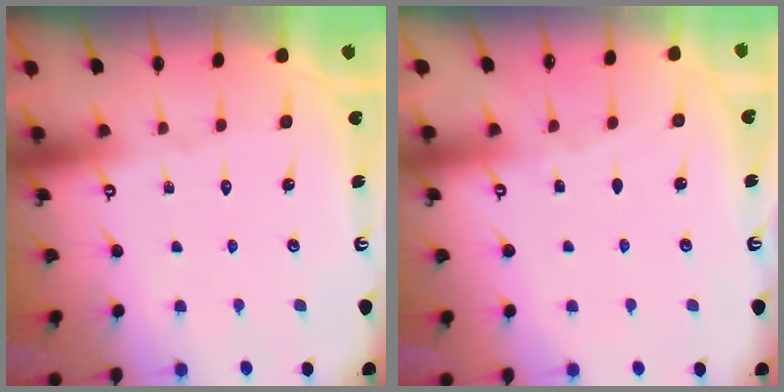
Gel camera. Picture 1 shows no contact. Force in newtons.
{"total": 2.7, "press": 2.6, "slide": 0.3}